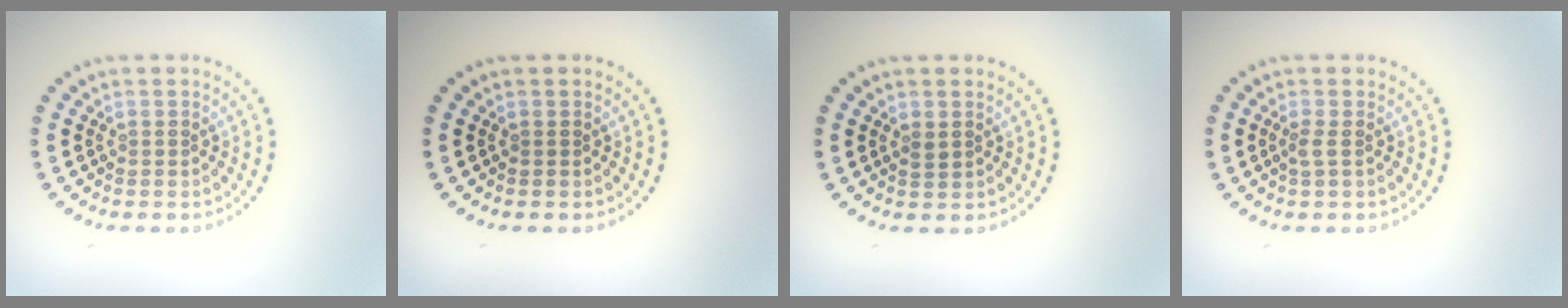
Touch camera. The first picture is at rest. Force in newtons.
{"total": 0.0}
{"total": 0.7, "press": 0.7, "slide": 0.2}
{"total": 0.9, "press": 0.7, "slide": 0.6}